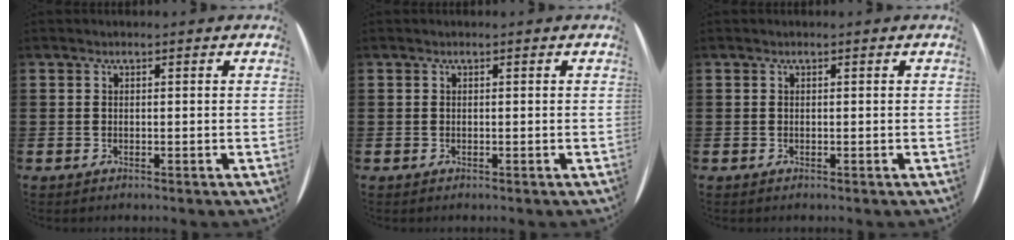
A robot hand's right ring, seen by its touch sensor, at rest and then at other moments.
{"total": 0.0}
{"total": 0.0}